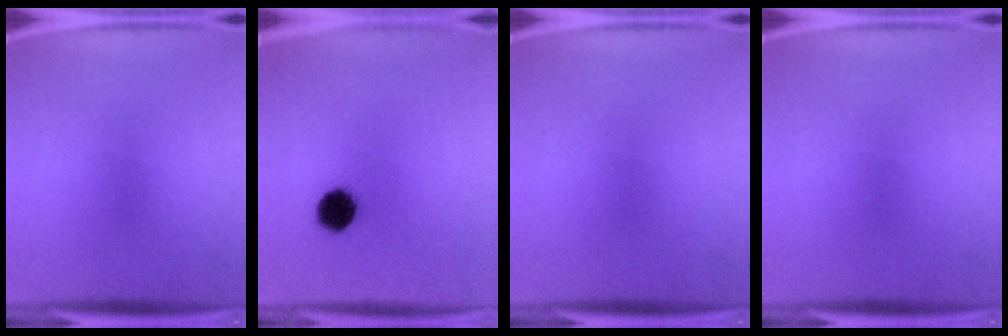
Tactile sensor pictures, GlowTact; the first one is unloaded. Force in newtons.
{"total": 7.2}
{"total": 0.0}
{"total": 0.0}